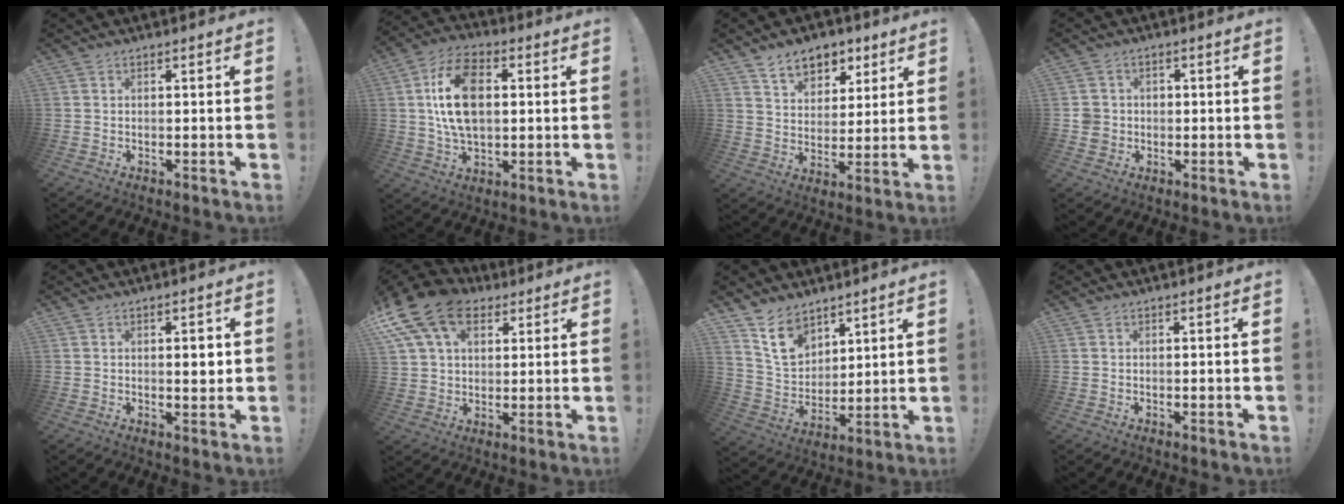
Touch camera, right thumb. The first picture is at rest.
{"total": 16.5, "force": [2.0, 10.2, 12.7], "torque": [-0.225, 0.005, 0.032]}
{"total": 9.8, "force": [6.6, 6.4, 3.5], "torque": [-0.039, -0.045, 0.123]}
{"total": 5.4, "force": [-0.6, 5.1, 1.7], "torque": [-0.035, 0.008, -0.012]}
{"total": 3.1, "force": [0.5, 1.2, 2.8], "torque": [-0.033, -0.006, 0.003]}
{"total": 16.2, "force": [7.4, 10.4, 9.9], "torque": [-0.183, -0.028, 0.136]}
{"total": 12.5, "force": [8.5, 7.9, 4.6], "torque": [-0.072, -0.055, 0.168]}
{"total": 0.0}